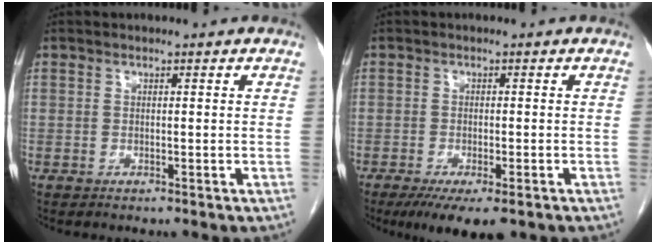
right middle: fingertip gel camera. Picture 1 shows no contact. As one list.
[{"total": 7.0, "force": [-4.6, 2.0, 4.9], "torque": [-0.069, -0.016, -0.069]}]